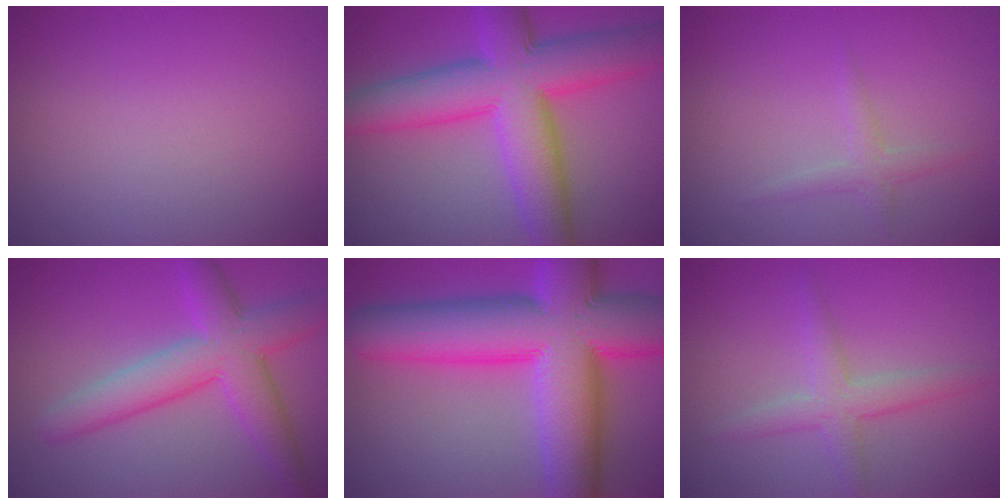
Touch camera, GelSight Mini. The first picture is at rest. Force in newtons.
{"total": 11.1, "press": 11.1, "slide": 0.2}
{"total": 1.3, "press": 1.3, "slide": 0.1}
{"total": 6.3, "press": 6.3, "slide": 0.1}
{"total": 15.3, "press": 15.3, "slide": 0.3}
{"total": 2.7, "press": 2.7, "slide": 0.1}